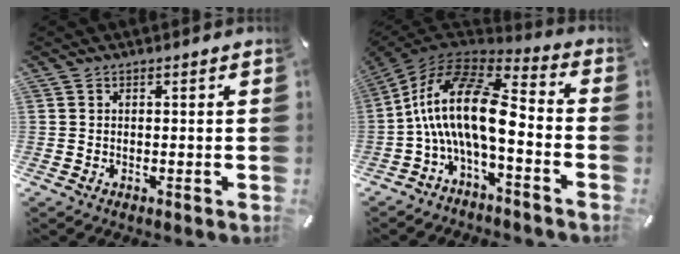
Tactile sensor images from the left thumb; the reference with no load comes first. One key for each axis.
{"total": 20.3, "fx": -1.7, "fy": 8.6, "fz": 18.3, "tx": -0.379, "ty": 0.006, "tz": -0.031}